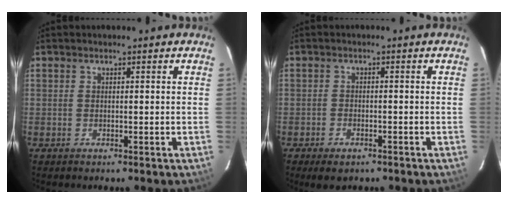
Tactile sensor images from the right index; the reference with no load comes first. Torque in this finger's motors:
{"motor_torque": [0.20, -0.10, -0.06, 0.00]}